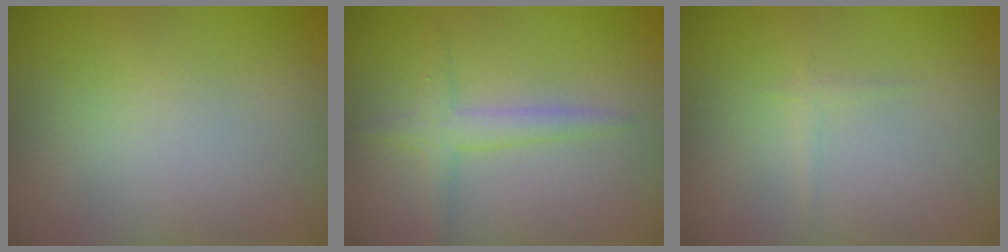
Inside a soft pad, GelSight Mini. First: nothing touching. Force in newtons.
{"total": 2.4, "press": 2.4, "slide": 0.1}
{"total": 0.6, "press": 0.6, "slide": 0.0}